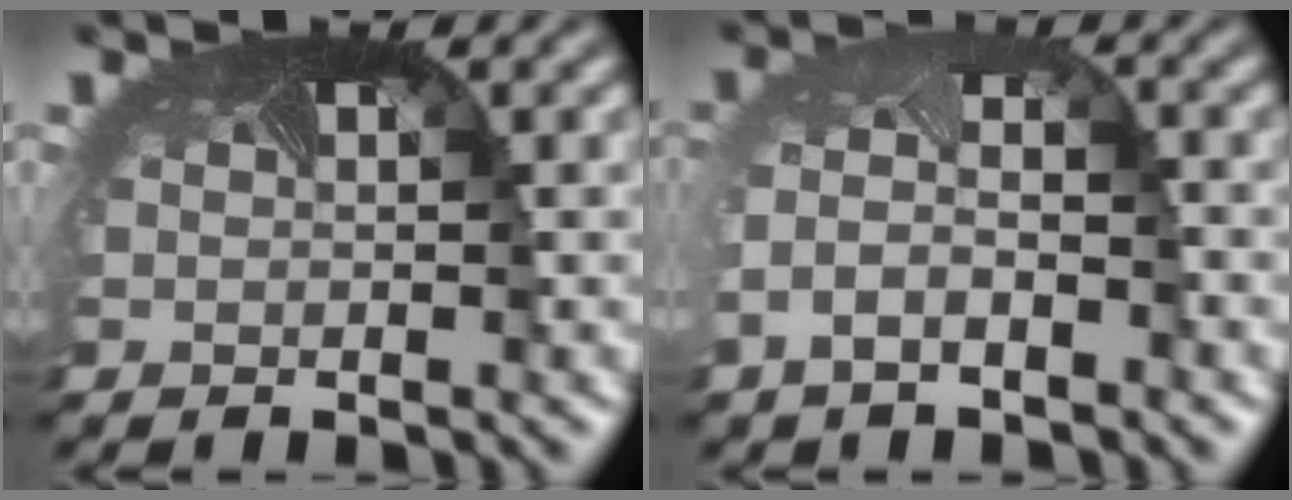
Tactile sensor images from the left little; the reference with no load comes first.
{"total": 3.3, "force": [-1.8, 1.8, 2.1], "torque": [-0.066, -0.008, -0.041]}